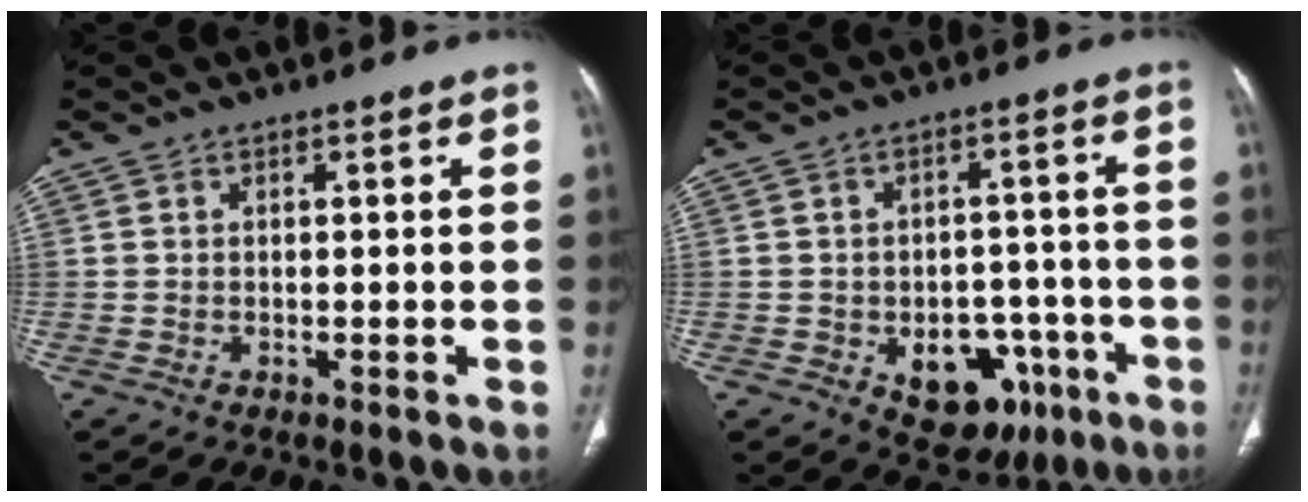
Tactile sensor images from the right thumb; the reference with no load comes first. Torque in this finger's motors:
{"motor_torque": [5.01, 0.00, 0.62, -0.52, 0.02]}